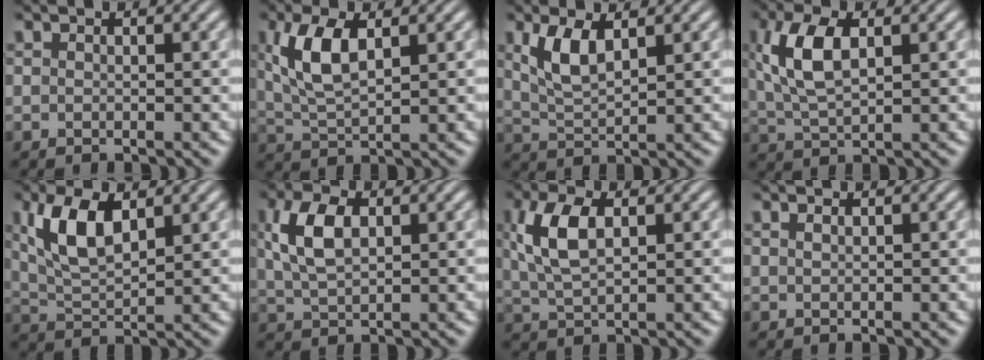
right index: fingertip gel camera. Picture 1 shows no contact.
{"total": 5.4, "force": [1.5, 2.7, 4.4], "torque": [-0.104, -0.010, 0.037]}
{"total": 3.7, "force": [1.3, 1.9, 3.0], "torque": [-0.071, -0.011, 0.032]}
{"total": 5.4, "force": [1.3, 2.7, 4.4], "torque": [-0.102, -0.006, 0.033]}
{"total": 6.1, "force": [1.9, 3.5, 4.7], "torque": [-0.112, -0.016, 0.042]}
{"total": 4.6, "force": [1.0, 2.6, 3.7], "torque": [-0.081, -0.002, 0.025]}
{"total": 4.8, "force": [1.1, 2.4, 4.0], "torque": [-0.089, -0.003, 0.028]}
{"total": 0.5, "force": [0.4, -0.3, 0.1], "torque": [0.001, -0.003, 0.011]}